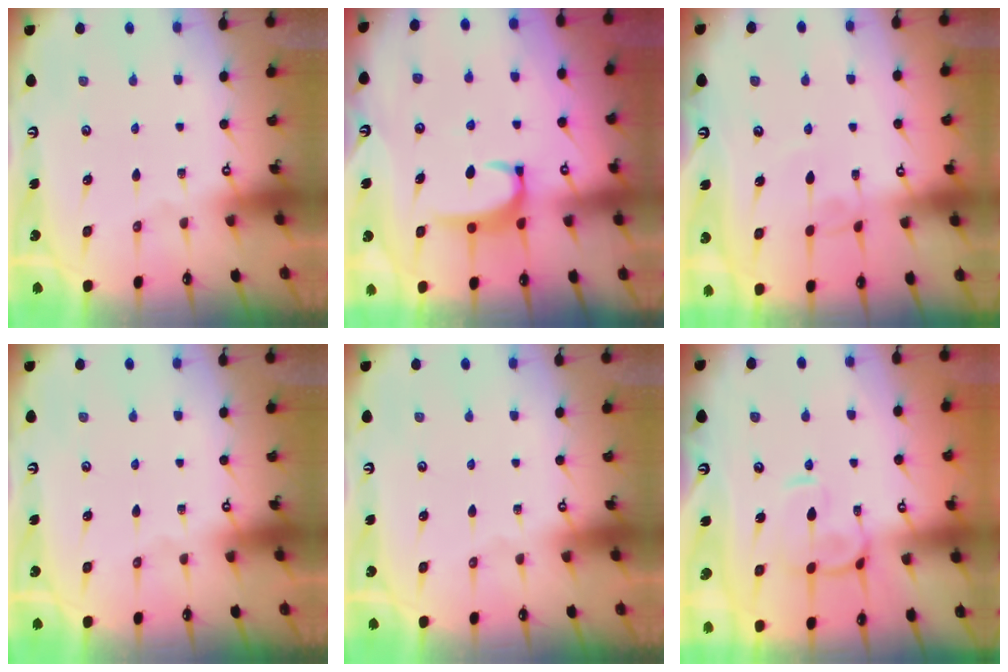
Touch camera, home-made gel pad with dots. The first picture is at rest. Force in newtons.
{"total": 3.2, "press": 3.2, "slide": 0.3}
{"total": 3.1, "press": 3.1, "slide": 0.1}
{"total": 0.0}
{"total": 0.0}
{"total": 4.4, "press": 4.2, "slide": 1.3}